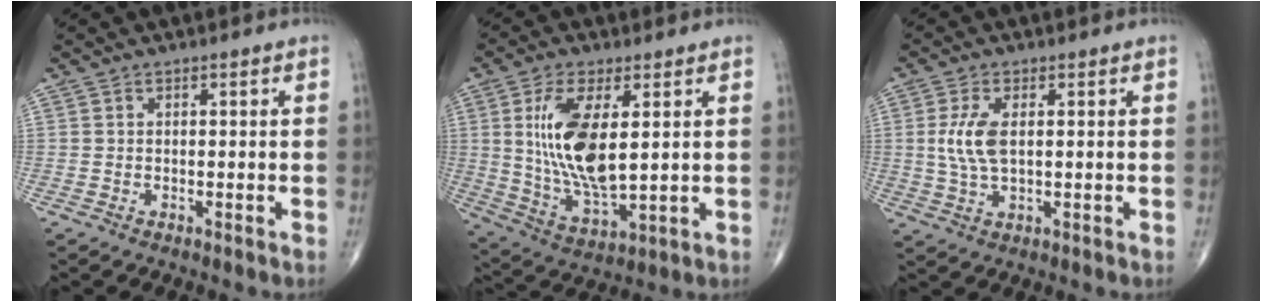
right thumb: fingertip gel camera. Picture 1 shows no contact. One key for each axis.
{"total": 14.9, "fx": 2.8, "fy": 6.1, "fz": 13.3, "tx": -0.260, "ty": -0.025, "tz": 0.064}
{"total": 6.3, "fx": 0.8, "fy": 2.9, "fz": 5.5, "tx": -0.126, "ty": -0.002, "tz": 0.016}